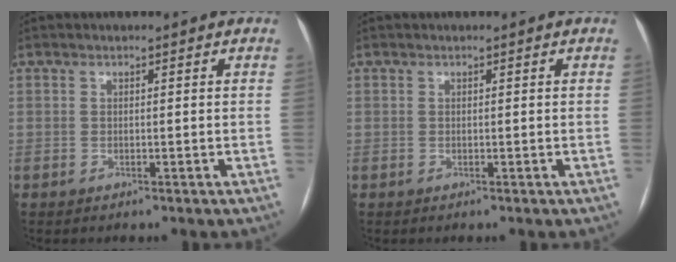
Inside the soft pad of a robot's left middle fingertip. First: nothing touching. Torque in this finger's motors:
{"motor_torque": [-0.20, 0.05, 0.01, 0.02]}